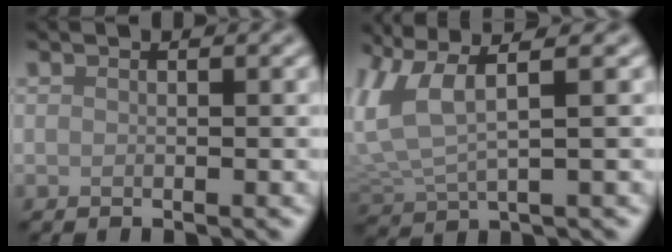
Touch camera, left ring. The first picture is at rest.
{"total": 5.1, "force": [2.7, 1.4, 4.2], "torque": [-0.111, 0.006, 0.055]}